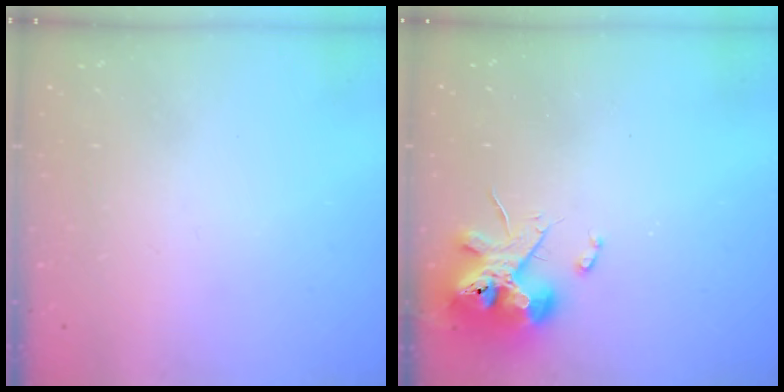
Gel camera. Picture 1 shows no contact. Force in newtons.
{"total": 13.3, "press": 13.1, "slide": 2.1}